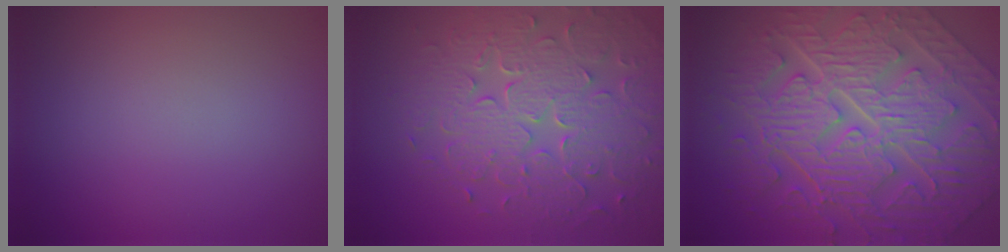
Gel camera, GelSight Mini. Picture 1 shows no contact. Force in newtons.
{"total": 8.2, "press": 5.8, "slide": 5.8}
{"total": 11.5, "press": 7.8, "slide": 8.5}